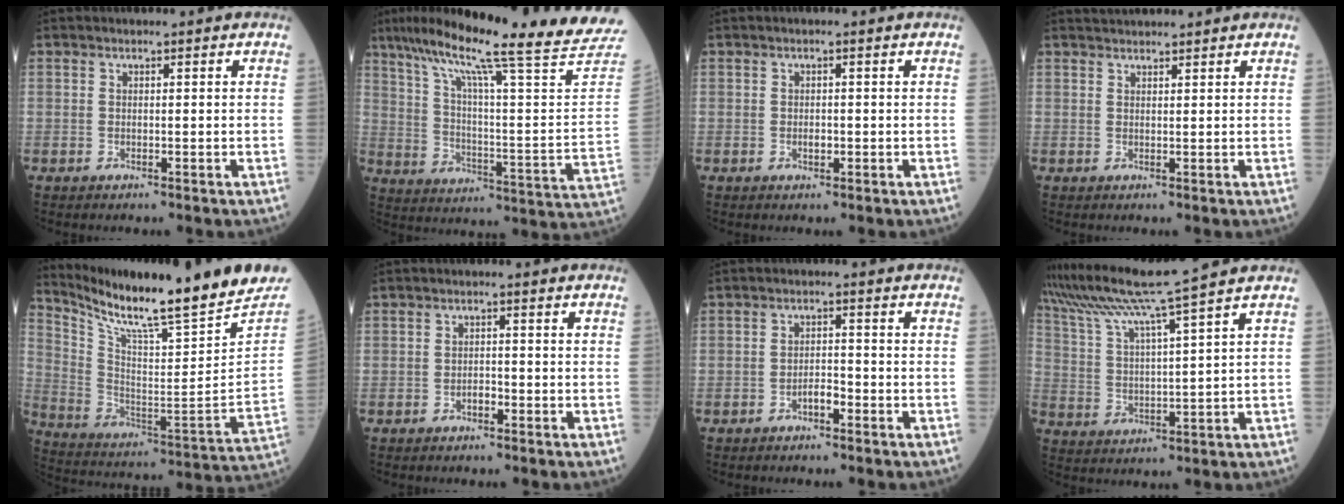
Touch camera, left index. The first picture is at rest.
{"total": 27.8, "force": [23.4, -1.2, 15.0], "torque": [-0.248, -0.080, 0.315]}
{"total": 1.2, "force": [-0.8, 0.5, 0.7], "torque": [-0.015, -0.004, -0.011]}
{"total": 2.9, "force": [2.8, 0.0, 0.7], "torque": [-0.011, 0.028, 0.049]}
{"total": 24.2, "force": [21.0, -0.4, 12.0], "torque": [-0.208, -0.097, 0.314]}
{"total": 1.5, "force": [-1.3, 0.5, 0.7], "torque": [-0.010, -0.002, -0.022]}
{"total": 2.4, "force": [-1.9, 0.6, 1.4], "torque": [-0.021, -0.001, -0.033]}
{"total": 12.1, "force": [10.1, -3.3, 5.7], "torque": [-0.114, -0.011, 0.180]}